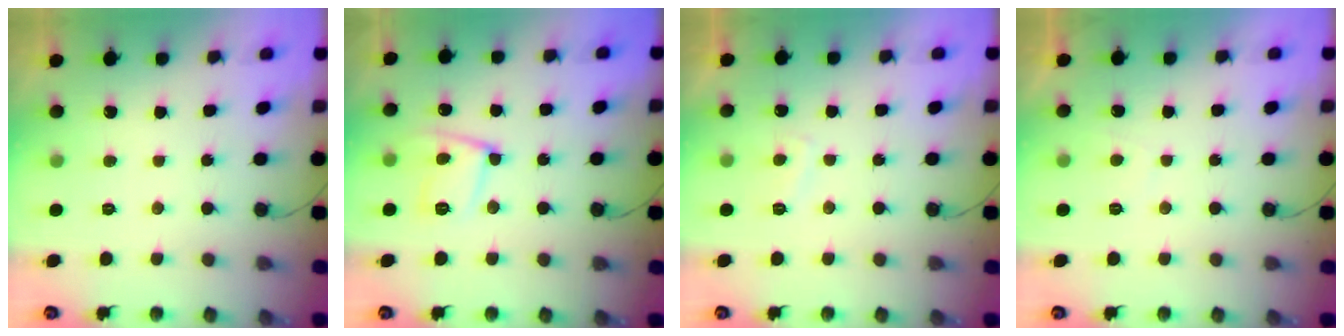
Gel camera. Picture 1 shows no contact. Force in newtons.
{"total": 12.2, "press": 12.1, "slide": 1.1}
{"total": 3.0, "press": 2.9, "slide": 0.8}
{"total": 2.0, "press": 1.9, "slide": 0.7}